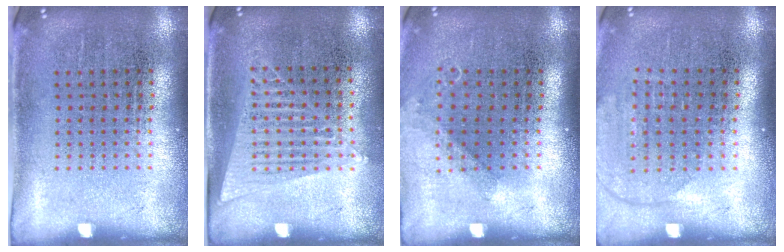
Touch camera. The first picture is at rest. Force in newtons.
{"total": 1.3, "press": 1.2, "slide": 0.6}
{"total": 0.9, "press": 0.8, "slide": 0.3}
{"total": 1.3, "press": 1.1, "slide": 0.8}